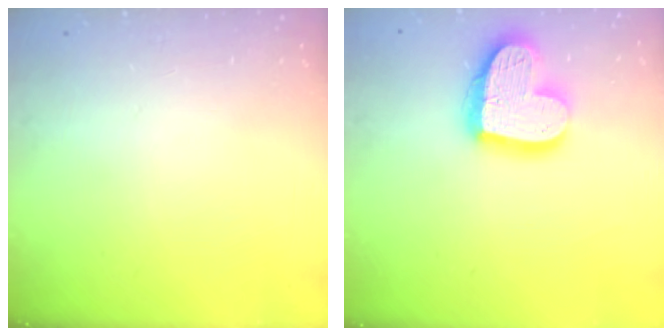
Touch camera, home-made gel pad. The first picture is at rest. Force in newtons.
{"total": 18.0, "press": 17.9, "slide": 1.3}